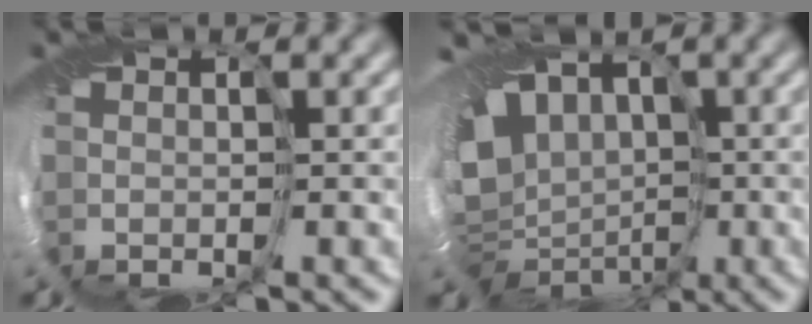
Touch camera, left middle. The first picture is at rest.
{"total": 11.6, "force": [-0.2, 8.8, 7.6], "torque": [-0.131, -0.026, -0.006]}